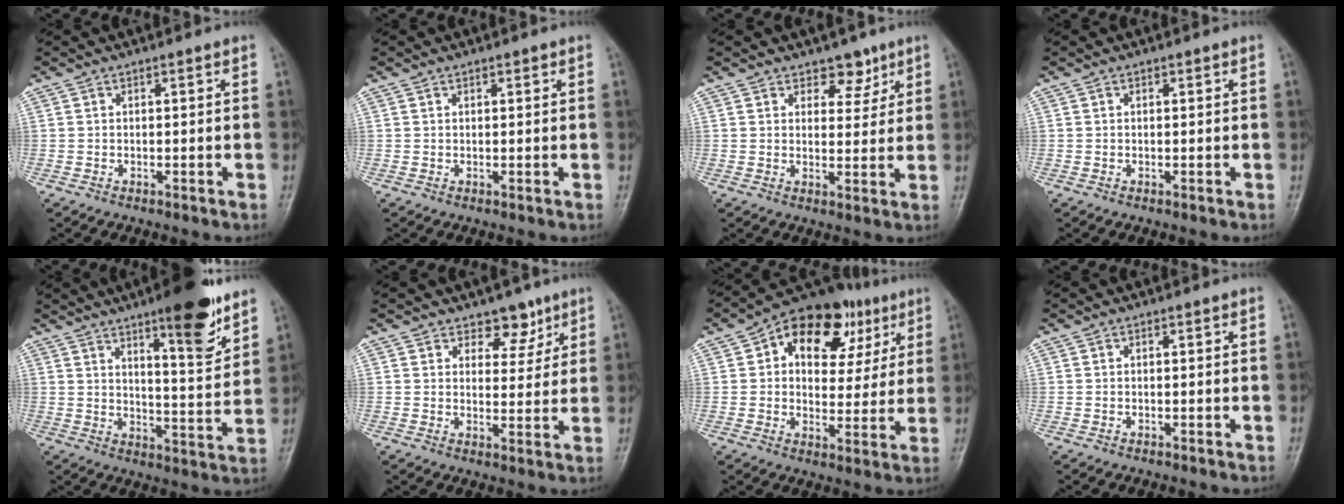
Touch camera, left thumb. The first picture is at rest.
{"total": 0.7, "force": [0.5, 0.4, 0.3], "torque": [0.000, -0.002, 0.005]}
{"total": 4.8, "force": [3.3, 3.0, 1.7], "torque": [0.010, -0.019, 0.047]}
{"total": 0.0}
{"total": 13.5, "force": [8.6, 3.1, 9.9], "torque": [-0.118, -0.057, 0.127]}
{"total": 5.7, "force": [3.9, 3.5, 2.1], "torque": [0.007, -0.024, 0.057]}
{"total": 18.4, "force": [7.5, 11.5, 12.3], "torque": [-0.127, 0.007, 0.107]}
{"total": 0.0}